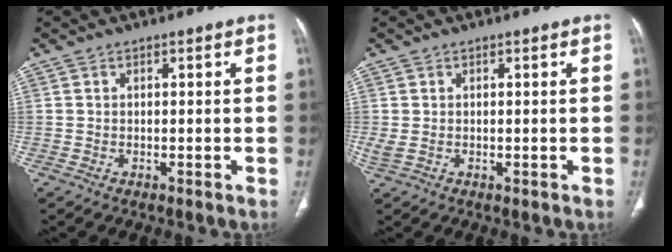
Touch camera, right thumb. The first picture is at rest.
{"total": 1.6, "force": [0.0, 1.0, 1.3], "torque": [-0.043, 0.004, 0.007]}